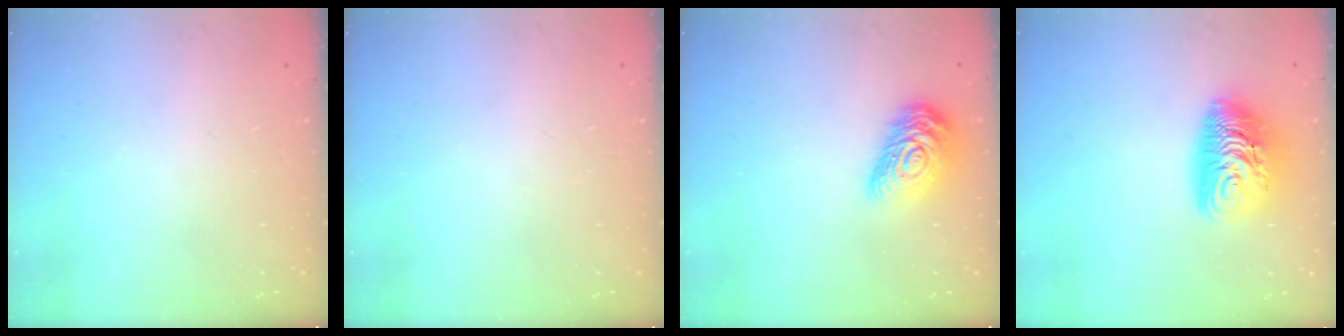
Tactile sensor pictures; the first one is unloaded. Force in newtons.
{"total": 0.0}
{"total": 13.8, "press": 13.8, "slide": 0.7}
{"total": 12.8, "press": 12.8, "slide": 1.2}